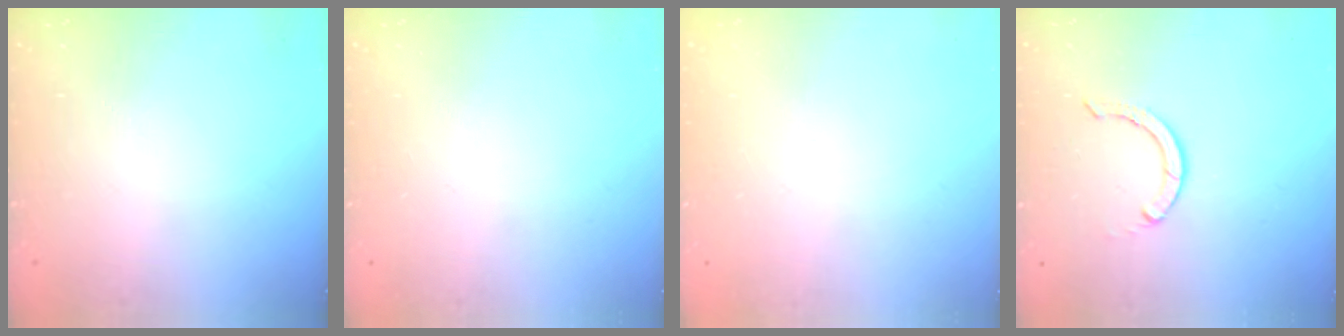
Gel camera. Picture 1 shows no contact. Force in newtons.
{"total": 0.0}
{"total": 2.4, "press": 2.4, "slide": 0.2}
{"total": 2.9, "press": 2.9, "slide": 0.1}